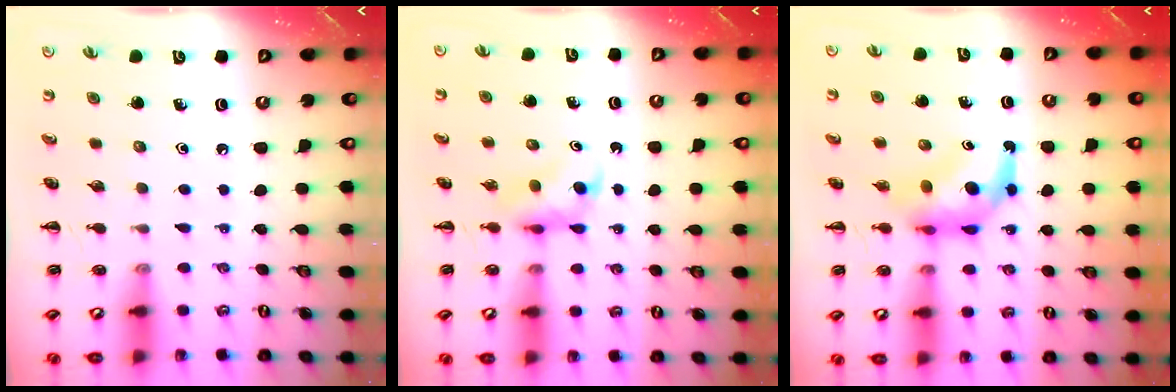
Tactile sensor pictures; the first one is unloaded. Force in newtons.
{"total": 3.5, "press": 3.2, "slide": 1.4}
{"total": 7.2, "press": 7.0, "slide": 1.7}